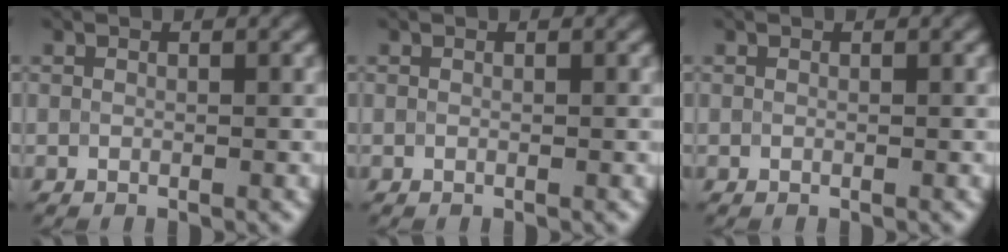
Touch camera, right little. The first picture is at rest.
{"total": 0.0}
{"total": 0.0}